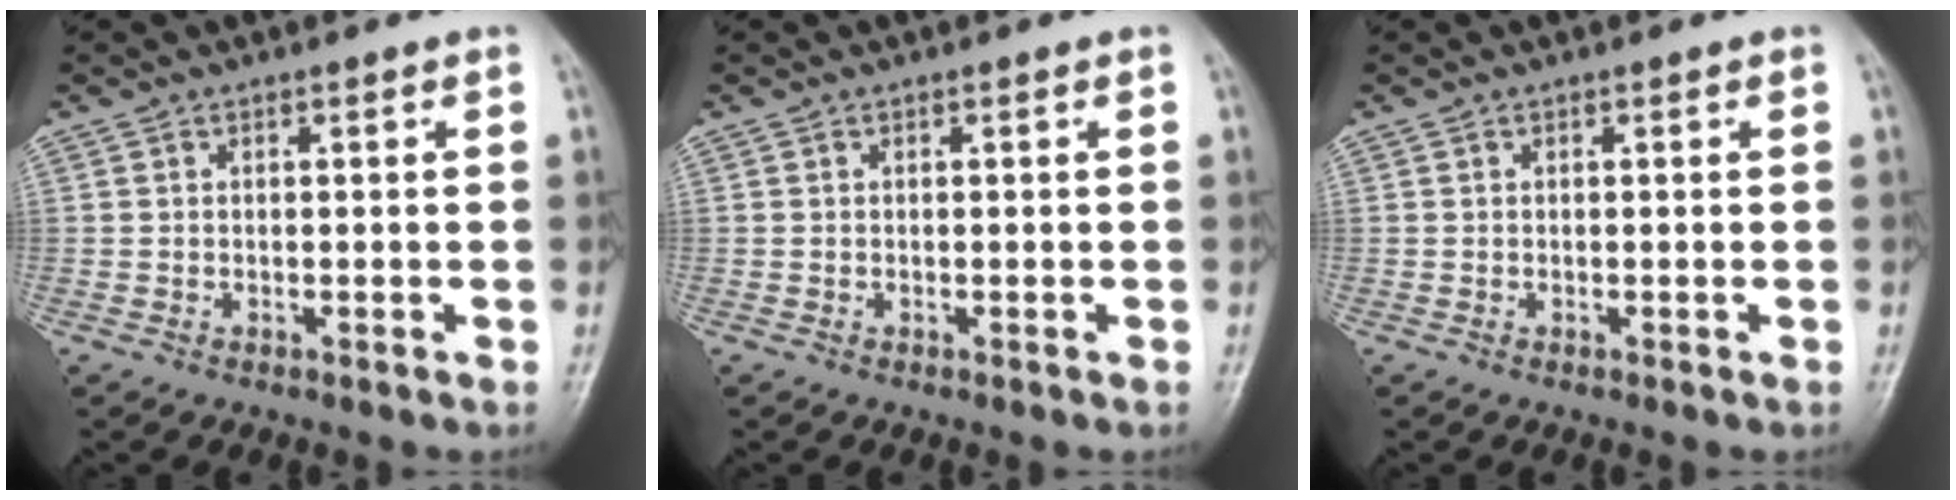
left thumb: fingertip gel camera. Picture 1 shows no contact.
{"total": 0.0}
{"total": 0.0}